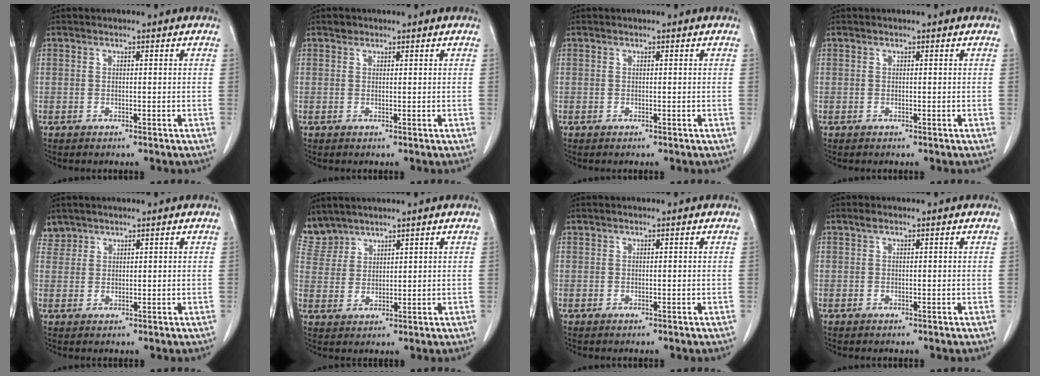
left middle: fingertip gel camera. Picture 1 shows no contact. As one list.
[{"total": 0.9, "force": [0.7, 0.5, 0.1], "torque": [0.000, 0.000, 0.008]}, {"total": 0.0}, {"total": 0.0}, {"total": 2.1, "force": [1.8, 0.9, -0.4], "torque": [0.011, 0.009, 0.035]}, {"total": 4.5, "force": [4.3, 1.3, -0.5], "torque": [0.005, 0.006, 0.099]}, {"total": 0.0}, {"total": 0.6, "force": [0.4, 0.1, 0.4], "torque": [-0.014, 0.006, 0.008]}]